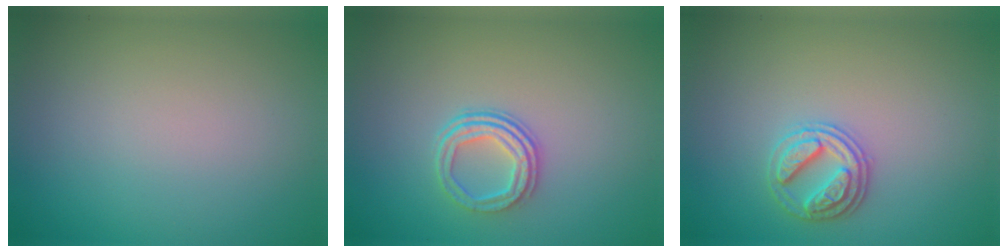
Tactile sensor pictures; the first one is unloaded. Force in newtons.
{"total": 3.0, "press": 2.3, "slide": 1.9}
{"total": 2.9, "press": 2.8, "slide": 0.7}